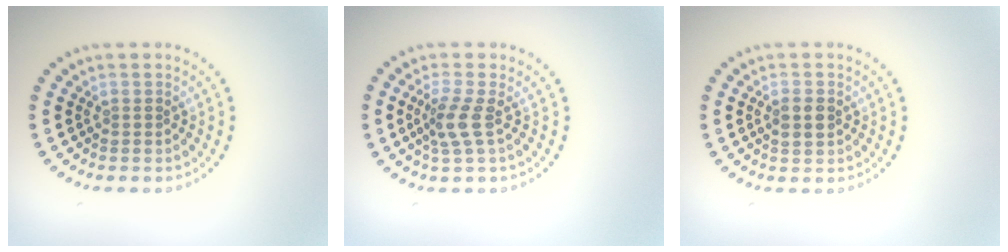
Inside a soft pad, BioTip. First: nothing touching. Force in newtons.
{"total": 2.4, "press": 1.8, "slide": 1.6}
{"total": 1.8, "press": 1.8, "slide": 0.1}